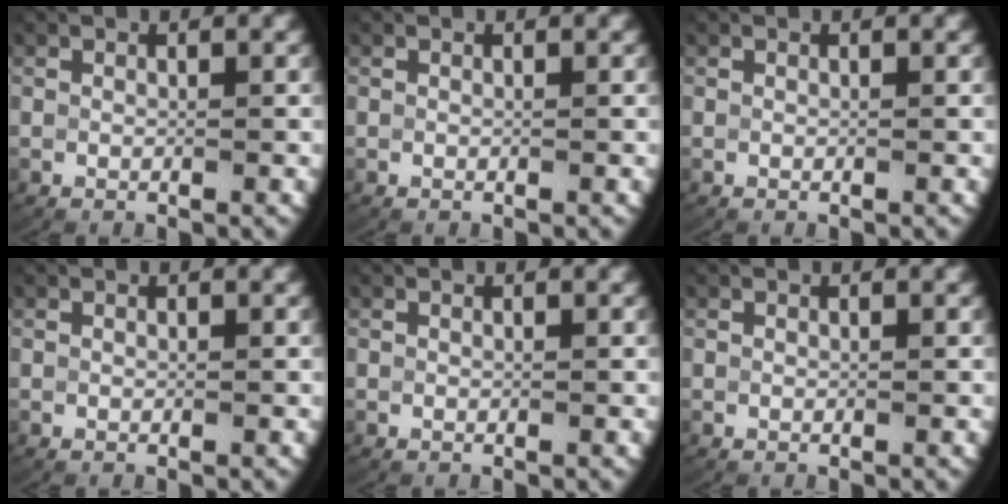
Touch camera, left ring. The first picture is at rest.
{"total": 0.0}
{"total": 0.0}
{"total": 0.0}
{"total": 0.0}
{"total": 0.0}